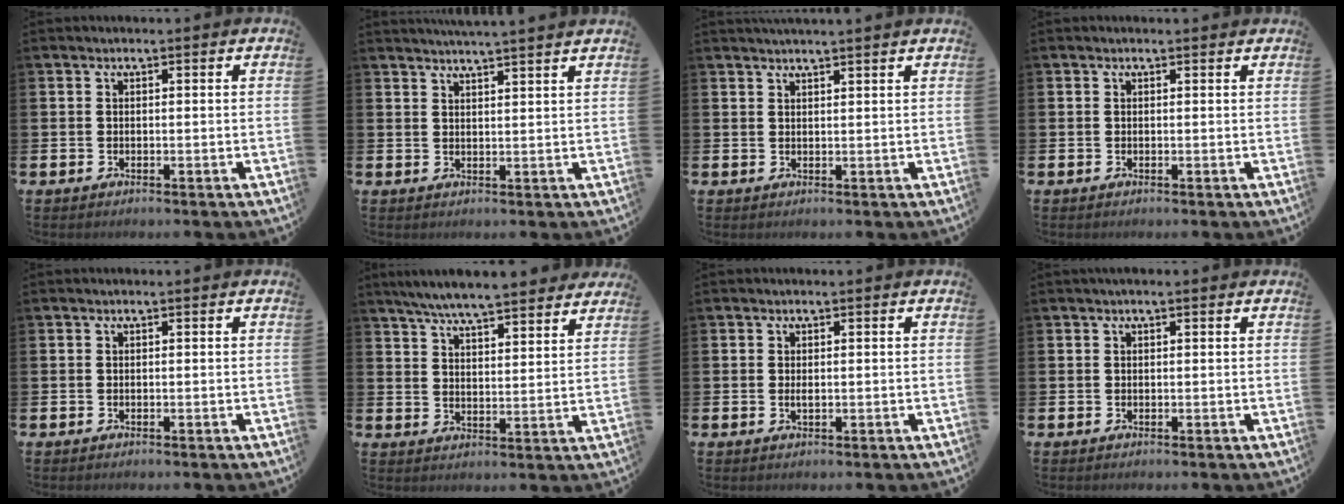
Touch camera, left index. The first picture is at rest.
{"total": 3.1, "force": [3.0, -0.8, 0.0], "torque": [0.001, -0.019, 0.054]}
{"total": 1.8, "force": [1.8, -0.3, 0.1], "torque": [0.003, -0.009, 0.032]}
{"total": 0.0}
{"total": 0.0}
{"total": 6.9, "force": [6.6, 0.6, 1.9], "torque": [-0.050, -0.038, 0.117]}
{"total": 0.9, "force": [0.1, 0.3, 0.8], "torque": [-0.011, 0.000, 0.001]}
{"total": 0.6, "force": [0.4, 0.1, 0.4], "torque": [0.000, 0.000, 0.005]}